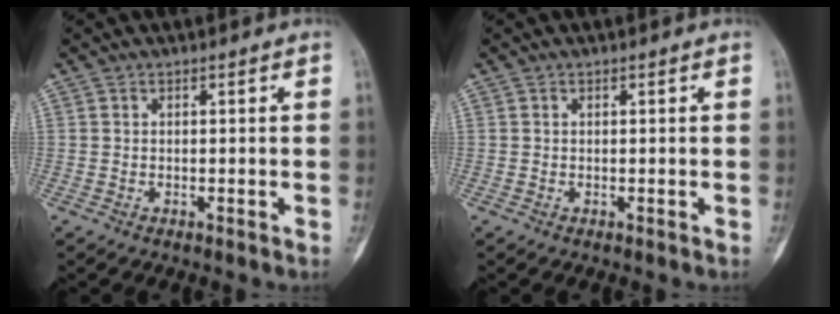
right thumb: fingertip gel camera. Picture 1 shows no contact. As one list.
[{"total": 0.0}]